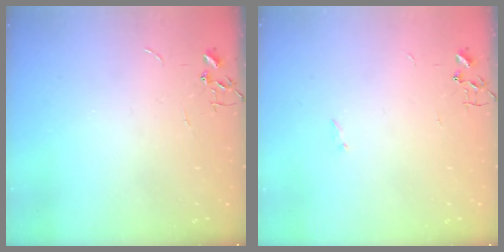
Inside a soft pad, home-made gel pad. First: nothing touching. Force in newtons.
{"total": 0.9, "press": 0.9, "slide": 0.2}